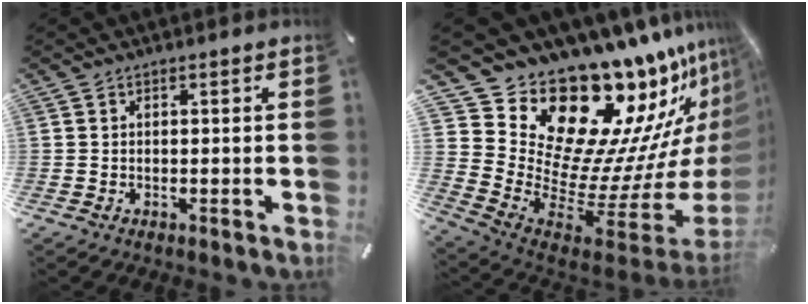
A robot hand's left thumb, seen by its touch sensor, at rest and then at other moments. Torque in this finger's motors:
{"motor_torque": [3.95, 0.36, 1.02, -0.53, 0.19]}